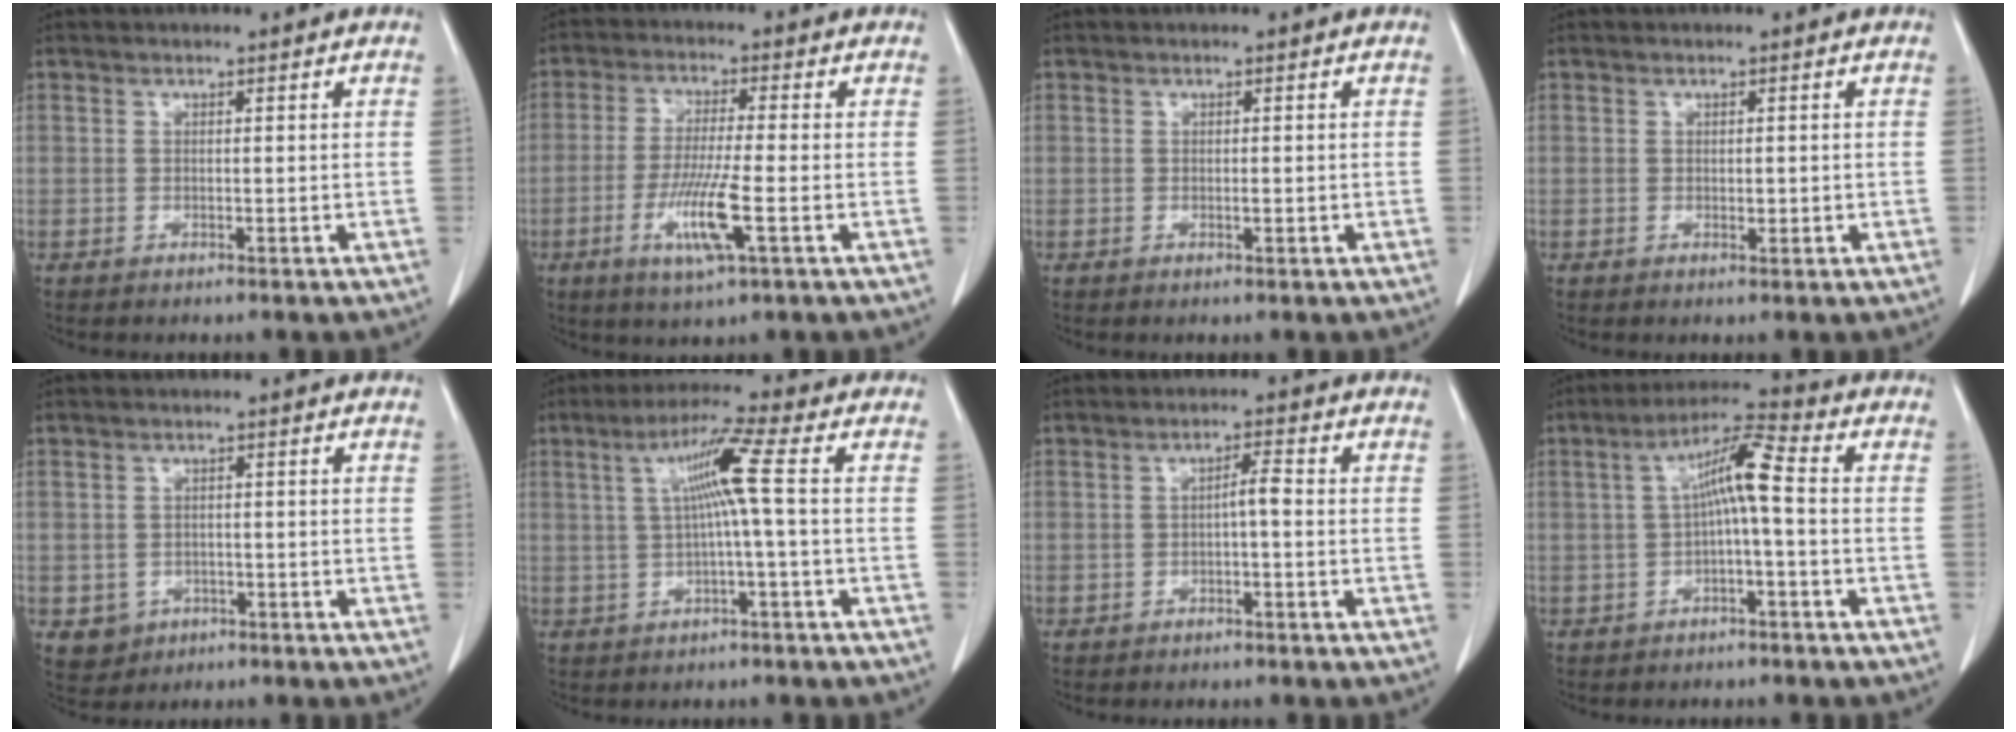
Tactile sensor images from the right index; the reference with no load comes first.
{"total": 8.5, "force": [-2.9, 0.2, 8.0], "torque": [-0.160, -0.016, -0.053]}
{"total": 0.7, "force": [-0.1, 0.2, 0.6], "torque": [-0.013, -0.001, 0.001]}
{"total": 1.0, "force": [-0.1, 0.6, 0.8], "torque": [-0.011, 0.000, 0.002]}
{"total": 3.3, "force": [-1.2, 3.1, 0.6], "torque": [-0.004, 0.007, -0.008]}
{"total": 6.8, "force": [0.7, -1.2, 6.7], "torque": [-0.122, 0.016, 0.017]}
{"total": 2.3, "force": [-0.5, 0.2, 2.2], "torque": [-0.037, 0.005, -0.007]}
{"total": 7.1, "force": [-0.1, 0.4, 7.1], "torque": [-0.129, 0.026, -0.005]}